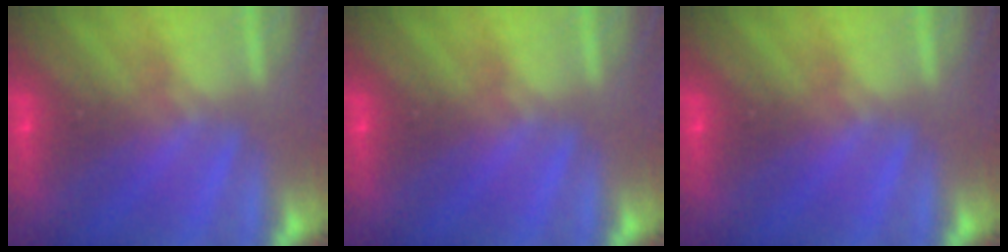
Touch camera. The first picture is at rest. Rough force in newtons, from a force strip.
{"total": 0.0}
{"total": 0.0}